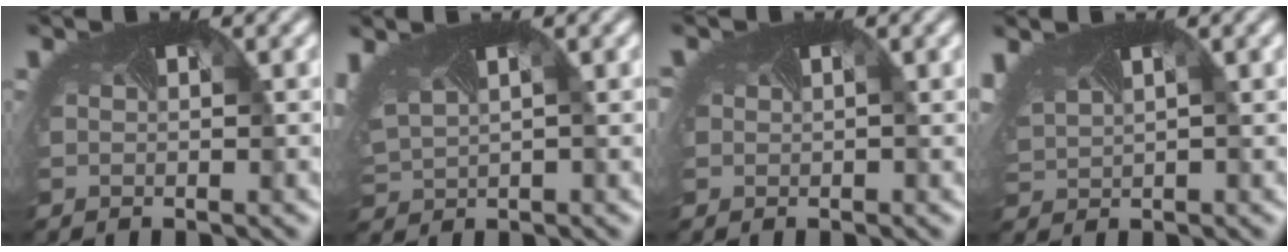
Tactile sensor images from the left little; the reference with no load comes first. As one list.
[{"total": 5.9, "force": [2.2, 3.4, 4.3], "torque": [-0.125, 0.020, 0.054]}, {"total": 2.0, "force": [0.4, 1.4, 1.3], "torque": [-0.033, 0.003, 0.009]}, {"total": 5.3, "force": [2.3, 3.0, 3.8], "torque": [-0.109, 0.018, 0.050]}]